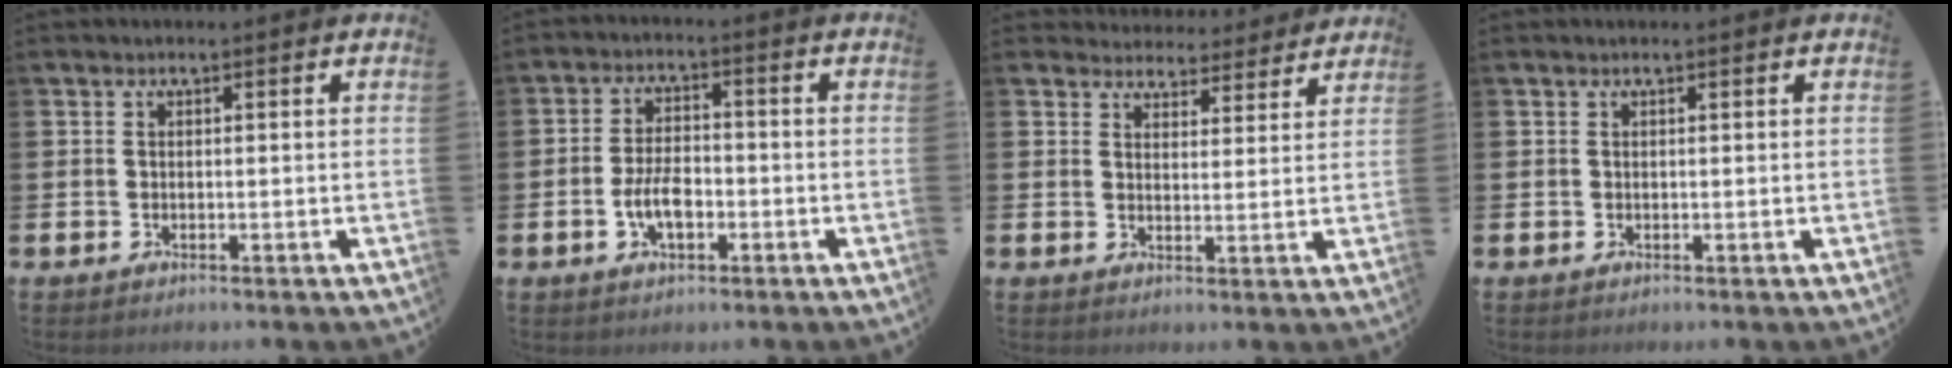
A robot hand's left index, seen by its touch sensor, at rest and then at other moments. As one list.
[{"total": 4.8, "force": [-1.4, 2.5, 3.8], "torque": [-0.063, 0.002, -0.029]}, {"total": 4.2, "force": [4.0, 1.2, -0.3], "torque": [-0.010, -0.031, 0.070]}, {"total": 0.0}]